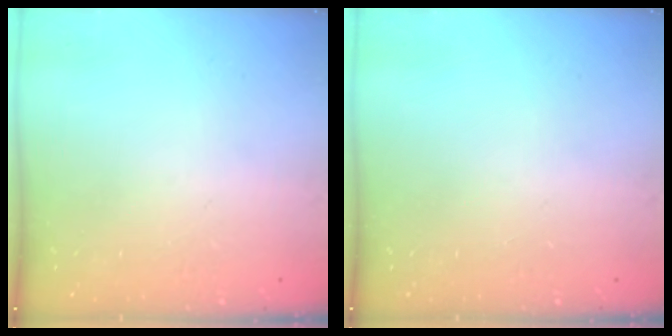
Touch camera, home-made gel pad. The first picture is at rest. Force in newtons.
{"total": 0.0}